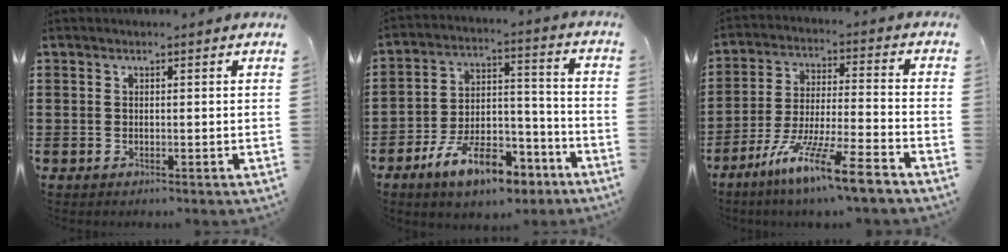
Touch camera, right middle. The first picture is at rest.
{"total": 11.5, "force": [-7.9, 4.7, 6.9], "torque": [-0.132, 0.033, -0.148]}
{"total": 11.1, "force": [-8.7, 0.0, 7.0], "torque": [-0.134, 0.003, -0.169]}